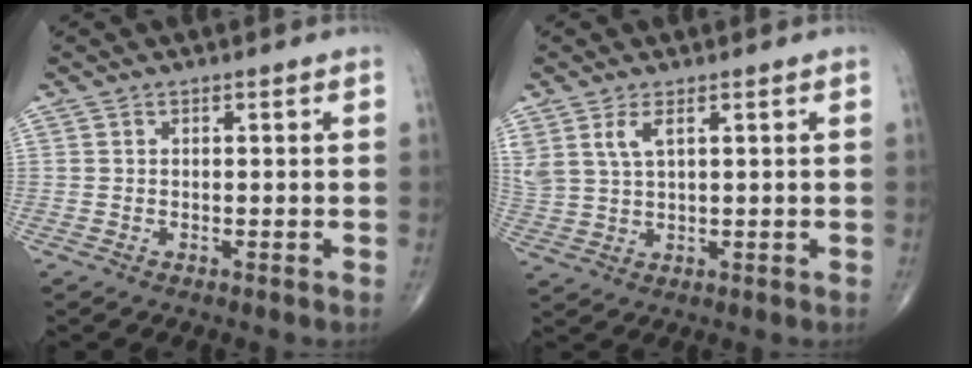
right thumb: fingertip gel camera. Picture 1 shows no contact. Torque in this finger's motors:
{"motor_torque": [0.06, 0.09, 0.53, 0.40, 0.06]}